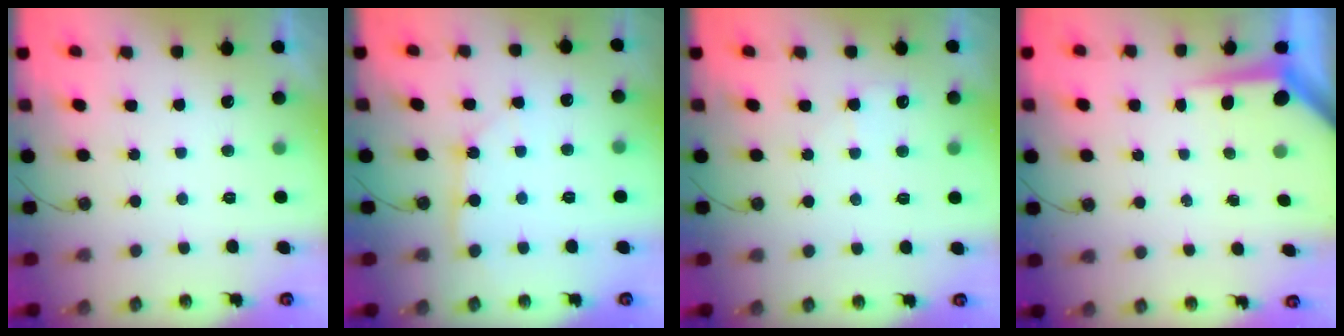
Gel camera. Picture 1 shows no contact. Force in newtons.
{"total": 4.3, "press": 4.3, "slide": 0.4}
{"total": 3.7, "press": 3.7, "slide": 0.4}
{"total": 5.3, "press": 5.3, "slide": 0.4}